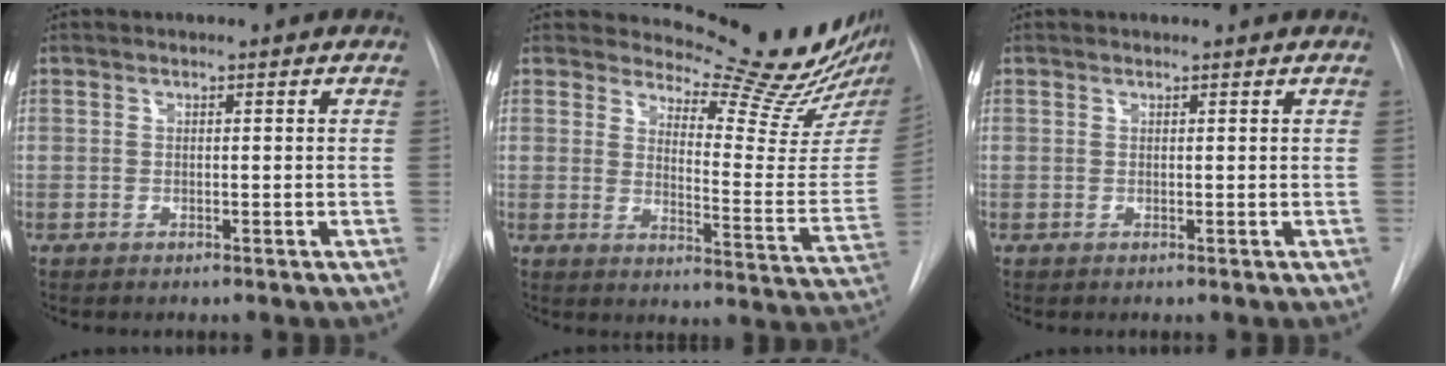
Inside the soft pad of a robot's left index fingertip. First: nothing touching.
{"total": 16.8, "force": [15.9, 1.2, 5.4], "torque": [-0.068, -0.121, 0.183]}
{"total": 1.0, "force": [1.0, 0.0, 0.0], "torque": [-0.007, 0.006, 0.018]}